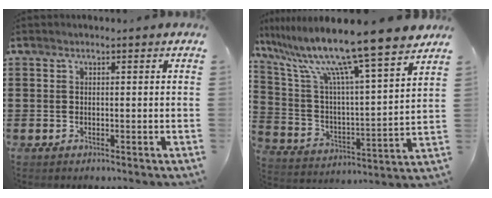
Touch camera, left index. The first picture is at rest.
{"total": 13.4, "force": [11.0, -0.8, 7.5], "torque": [-0.184, -0.078, 0.180]}